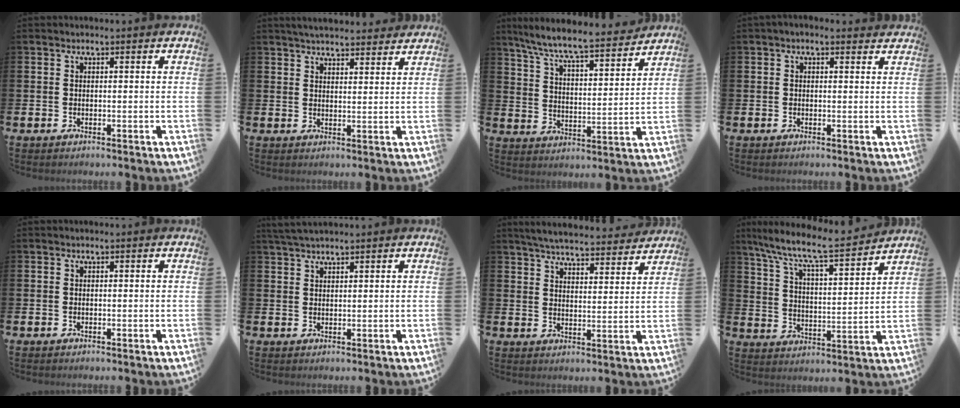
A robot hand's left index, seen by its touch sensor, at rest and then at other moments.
{"total": 4.1, "force": [4.0, 0.6, 0.7], "torque": [-0.021, -0.016, 0.073]}
{"total": 8.1, "force": [7.5, 0.7, 3.1], "torque": [-0.094, -0.053, 0.128]}
{"total": 0.8, "force": [0.4, 0.4, 0.5], "torque": [-0.009, 0.006, 0.006]}
{"total": 0.0}
{"total": 2.8, "force": [2.5, 0.5, 1.1], "torque": [-0.025, -0.003, 0.047]}
{"total": 5.8, "force": [5.7, 0.5, 1.1], "torque": [-0.038, -0.037, 0.100]}
{"total": 8.6, "force": [7.8, 1.0, 3.5], "torque": [-0.107, -0.055, 0.129]}